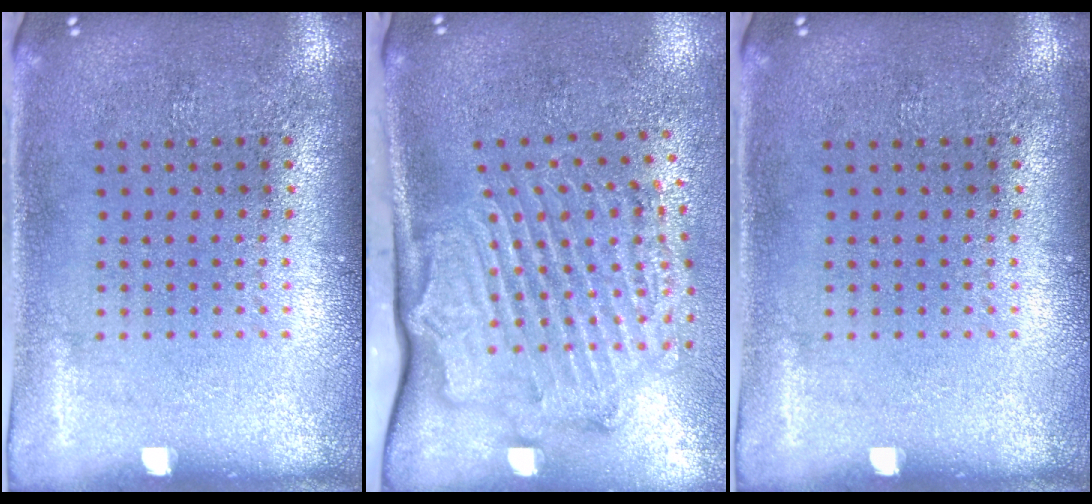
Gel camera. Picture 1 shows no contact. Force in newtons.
{"total": 2.4, "press": 2.2, "slide": 0.9}
{"total": 0.0}